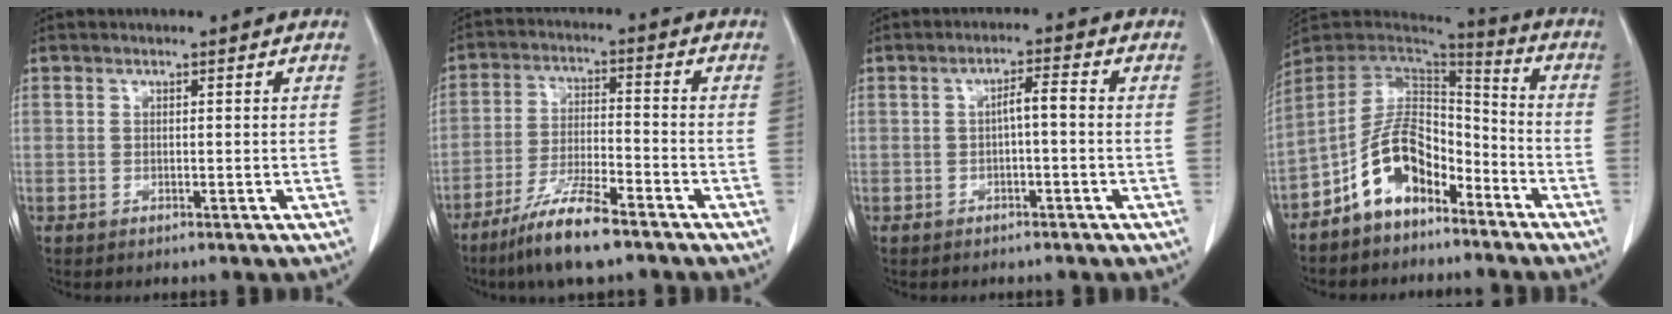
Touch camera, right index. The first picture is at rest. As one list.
[{"total": 9.5, "force": [-6.8, 1.0, 6.6], "torque": [-0.129, -0.020, -0.126]}, {"total": 2.9, "force": [-0.3, 0.5, 2.9], "torque": [-0.045, 0.014, -0.002]}, {"total": 10.9, "force": [-6.4, 6.0, 6.6], "torque": [-0.125, 0.030, -0.119]}]